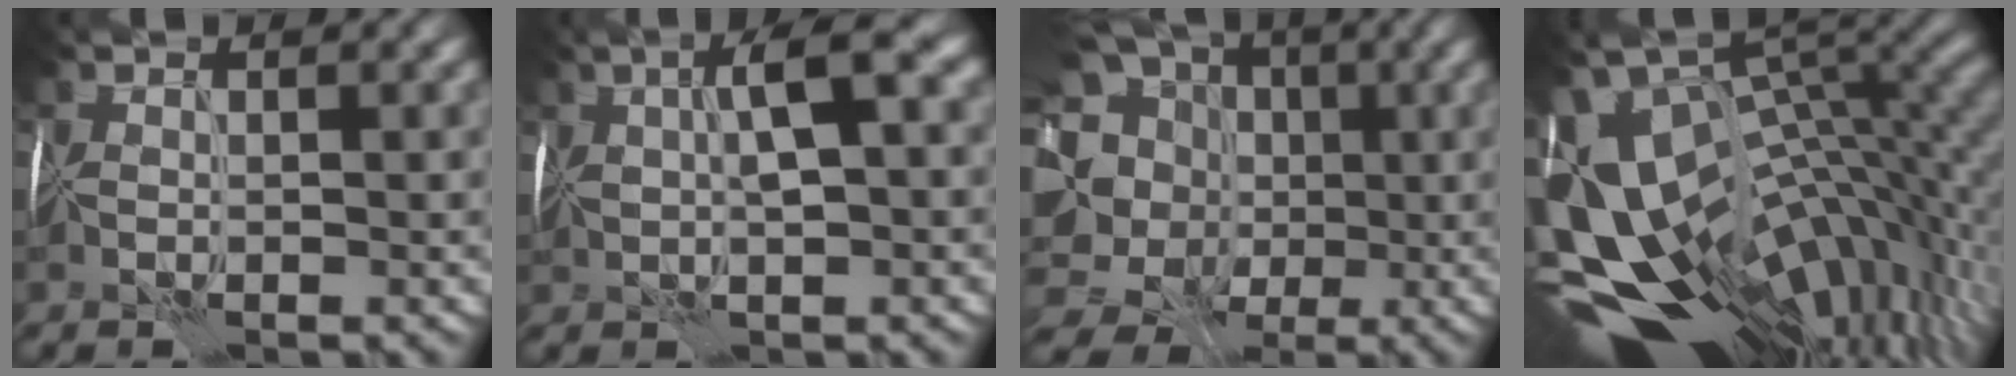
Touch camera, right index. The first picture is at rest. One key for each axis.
{"total": 5.4, "fx": 1.7, "fy": 1.5, "fz": 4.9, "tx": -0.084, "ty": 0.020, "tz": 0.024}
{"total": 13.5, "fx": 0.8, "fy": 12.7, "fz": 4.4, "tx": -0.124, "ty": 0.027, "tz": -0.005}
{"total": 14.6, "fx": -2.8, "fy": 7.8, "fz": 12.0, "tx": -0.178, "ty": -0.011, "tz": -0.006}